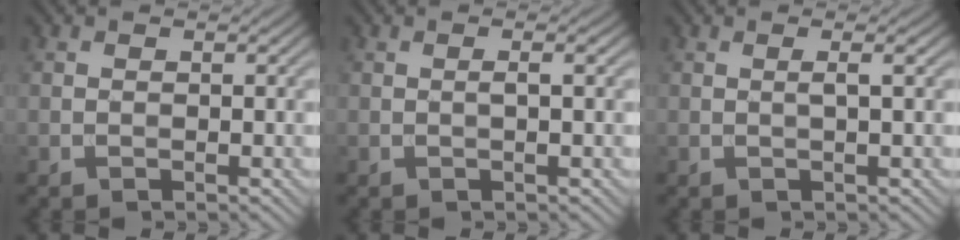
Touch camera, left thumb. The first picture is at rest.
{"total": 1.3, "force": [0.1, 0.0, 1.3], "torque": [-0.028, 0.004, 0.000]}
{"total": 1.7, "force": [0.3, 0.1, 1.7], "torque": [-0.033, 0.009, -0.001]}